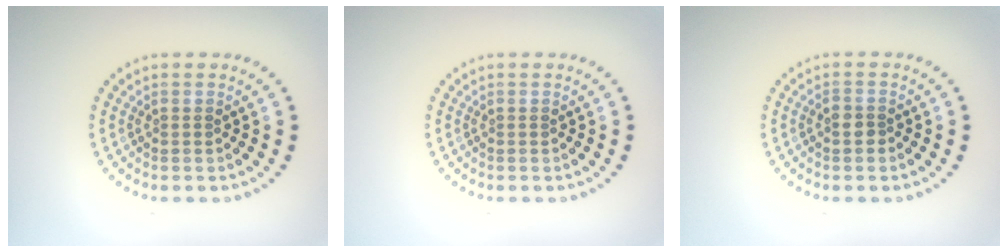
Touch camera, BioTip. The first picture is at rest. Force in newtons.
{"total": 0.0}
{"total": 1.3, "press": 1.2, "slide": 0.6}